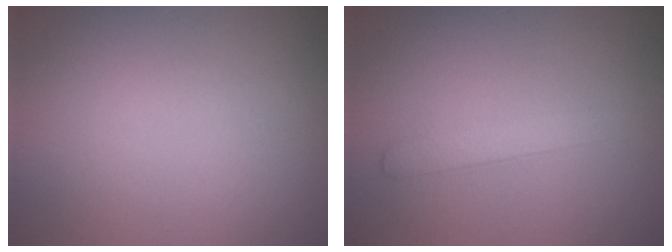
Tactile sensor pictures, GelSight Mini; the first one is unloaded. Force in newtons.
{"total": 1.8, "press": 1.8, "slide": 0.1}